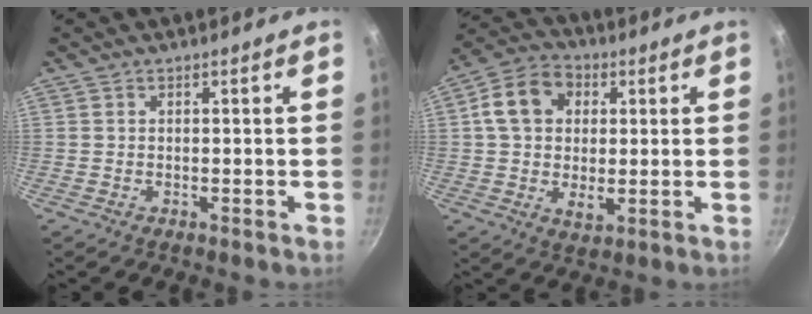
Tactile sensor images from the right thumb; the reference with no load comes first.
{"total": 12.3, "force": [2.7, 9.2, 7.7], "torque": [-0.120, 0.002, 0.032]}